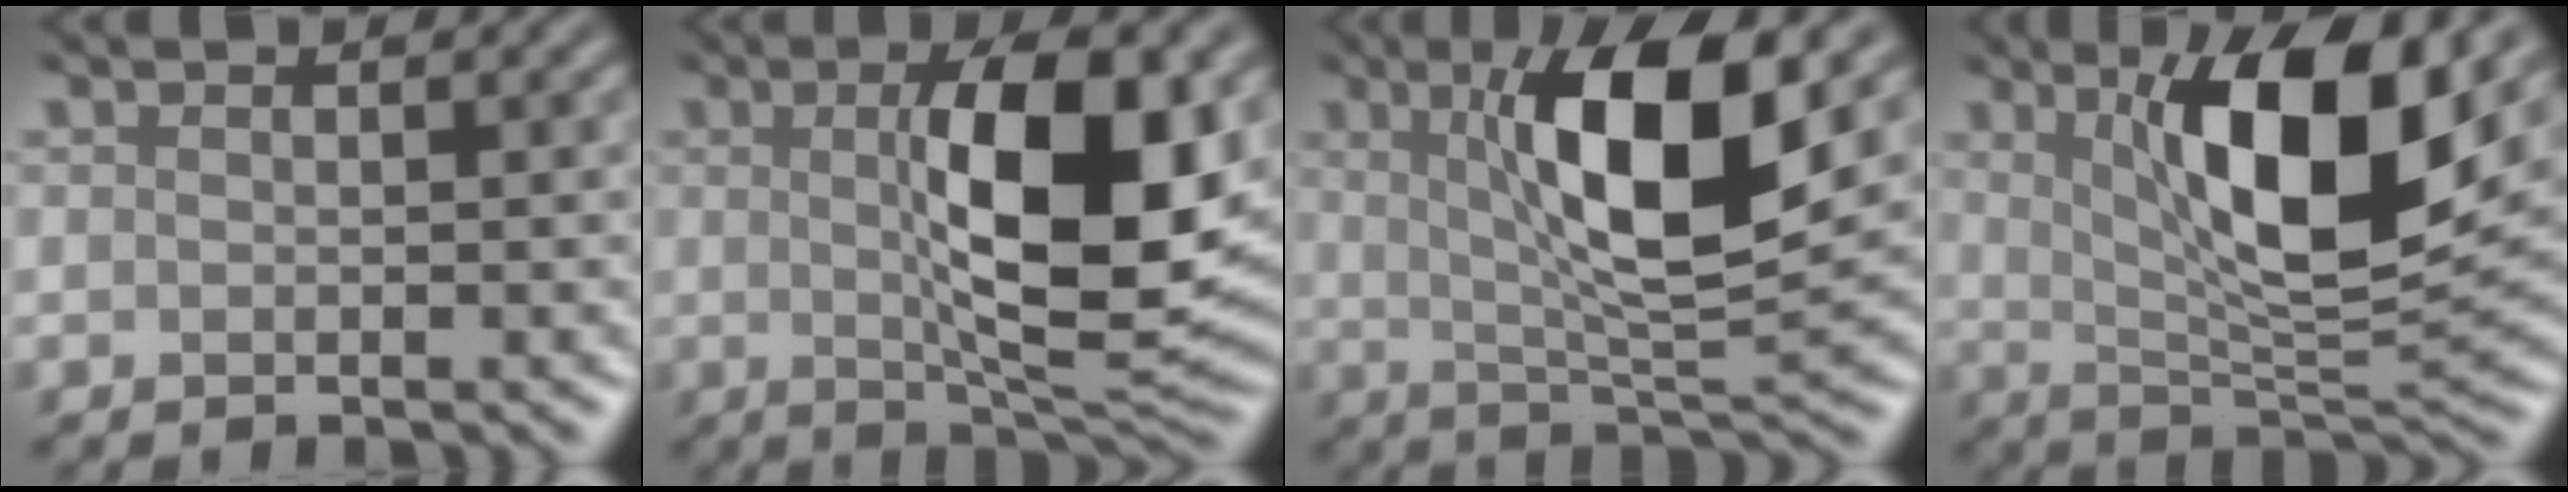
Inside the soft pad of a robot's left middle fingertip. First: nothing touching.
{"total": 11.0, "force": [1.1, 3.1, 10.5], "torque": [-0.157, -0.003, 0.022]}
{"total": 9.7, "force": [2.7, 2.3, 9.0], "torque": [-0.142, -0.006, 0.050]}
{"total": 10.5, "force": [3.3, 2.8, 9.6], "torque": [-0.146, -0.011, 0.062]}